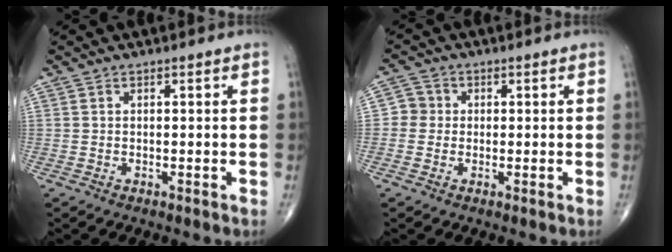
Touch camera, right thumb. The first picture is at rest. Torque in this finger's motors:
{"motor_torque": [-0.31, 0.10, -0.18, -0.09, 0.00]}